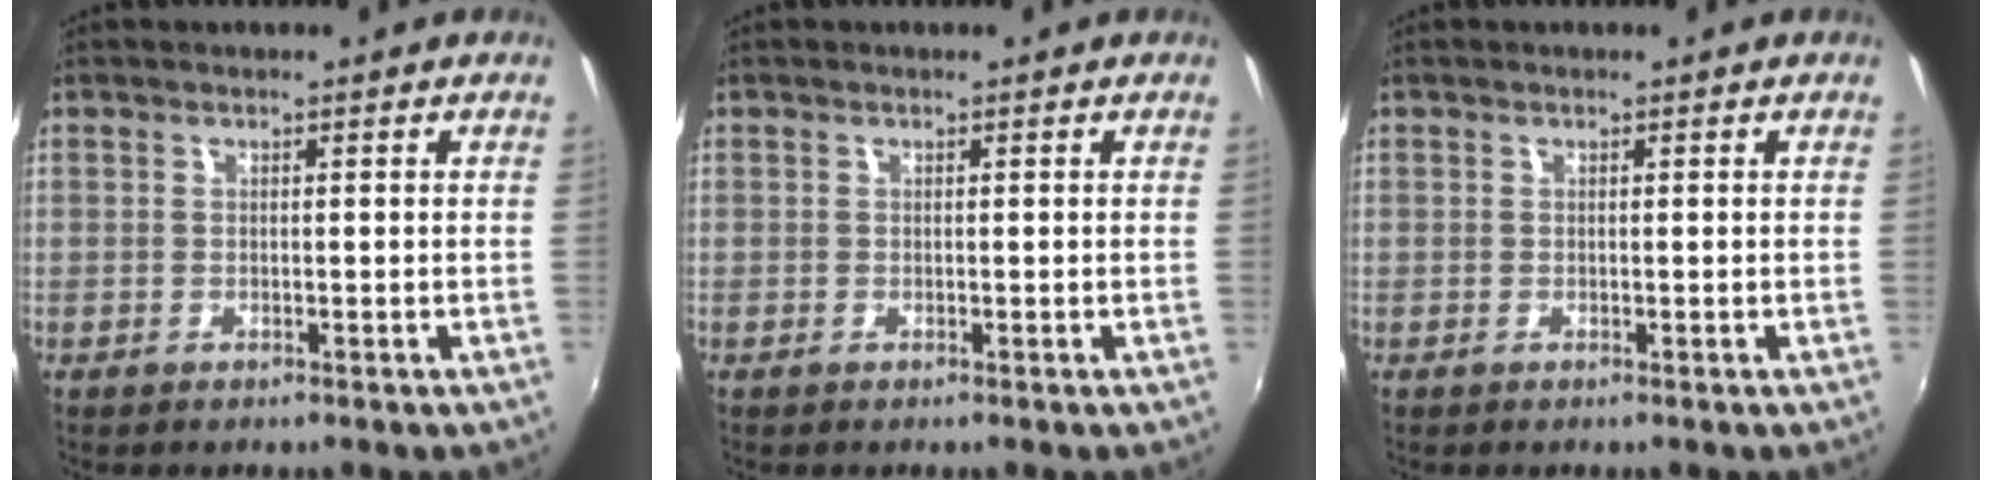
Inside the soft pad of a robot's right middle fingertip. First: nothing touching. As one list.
[{"total": 0.0}, {"total": 0.0}]